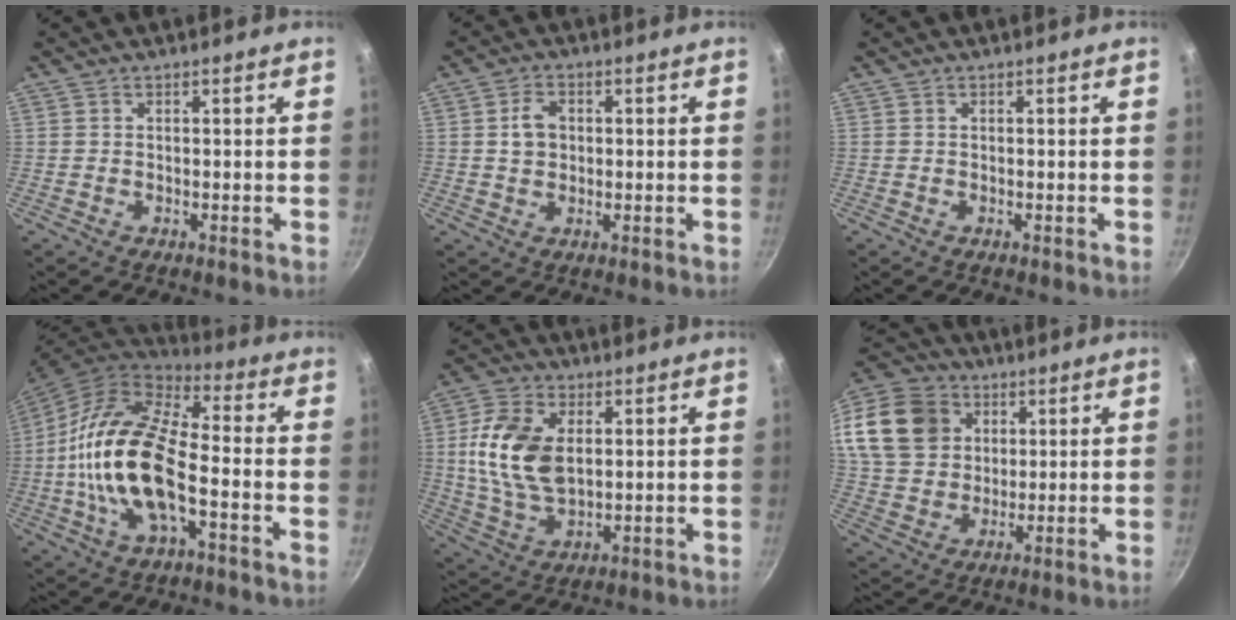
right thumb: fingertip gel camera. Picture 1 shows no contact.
{"total": 4.5, "force": [0.6, 3.5, 2.8], "torque": [-0.037, 0.004, 0.009]}
{"total": 0.0}
{"total": 19.1, "force": [-3.6, 8.5, 16.7], "torque": [-0.317, 0.032, -0.083]}
{"total": 14.3, "force": [2.3, 8.8, 11.0], "torque": [-0.199, -0.010, 0.048]}
{"total": 23.1, "force": [8.5, 18.2, 11.2], "torque": [-0.248, 0.028, 0.164]}